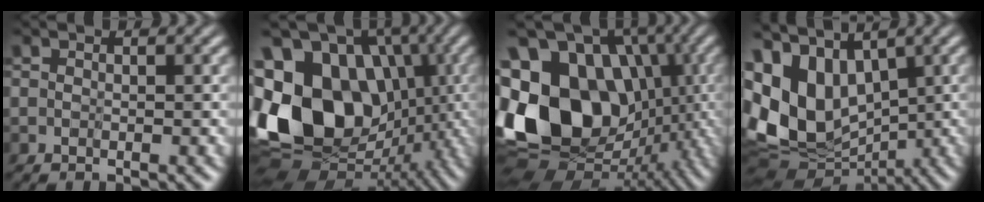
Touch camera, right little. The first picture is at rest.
{"total": 16.4, "force": [0.5, 12.5, 10.5], "torque": [-0.227, -0.001, 0.032]}
{"total": 18.3, "force": [0.2, 14.1, 11.6], "torque": [-0.239, -0.001, 0.010]}
{"total": 6.7, "force": [1.8, 4.3, 4.8], "torque": [-0.122, -0.016, 0.038]}